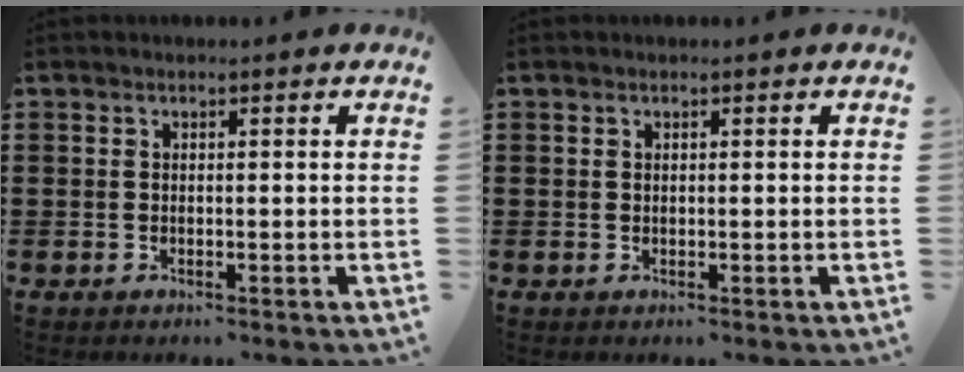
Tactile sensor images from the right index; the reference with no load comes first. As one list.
[{"total": 0.0}]